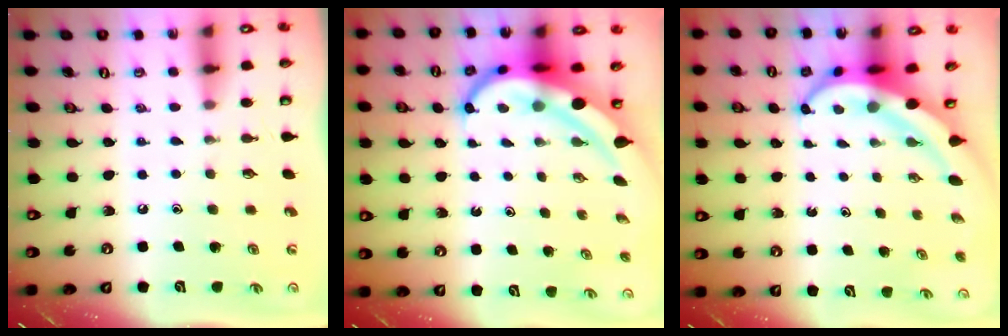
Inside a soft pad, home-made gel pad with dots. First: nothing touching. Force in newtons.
{"total": 9.5, "press": 9.4, "slide": 1.5}
{"total": 7.3, "press": 7.1, "slide": 1.5}